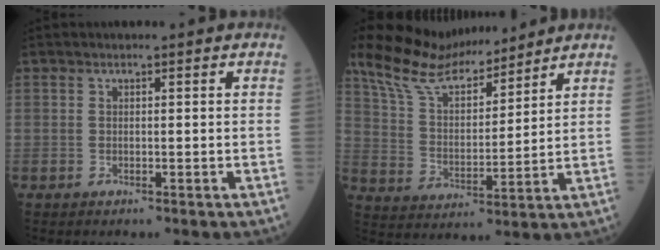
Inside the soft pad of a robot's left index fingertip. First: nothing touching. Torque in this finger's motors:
{"motor_torque": [0.54, -0.66, 0.28, 0.08]}